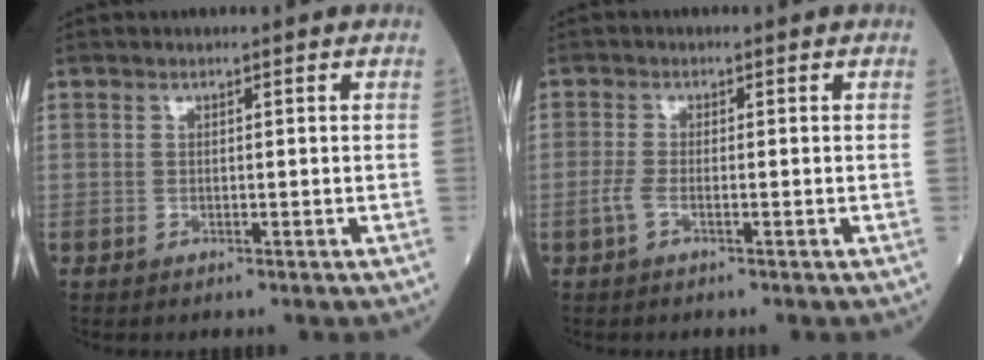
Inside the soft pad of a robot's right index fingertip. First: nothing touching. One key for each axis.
{"total": 1.7, "fx": -0.7, "fy": 0.4, "fz": 1.5, "tx": -0.038, "ty": -0.001, "tz": -0.019}